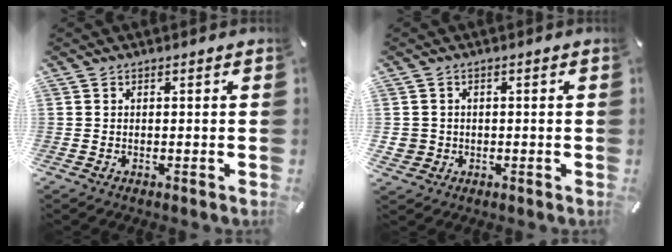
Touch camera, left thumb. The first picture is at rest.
{"total": 3.3, "force": [-0.4, 3.3, 0.4], "torque": [-0.011, 0.006, -0.005]}